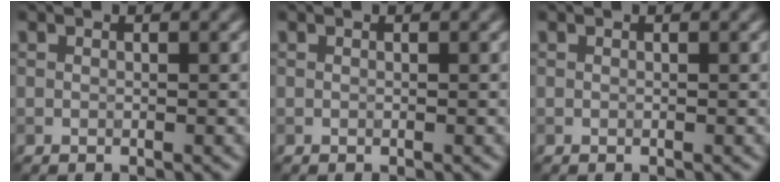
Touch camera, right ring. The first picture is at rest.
{"total": 0.0}
{"total": 0.0}